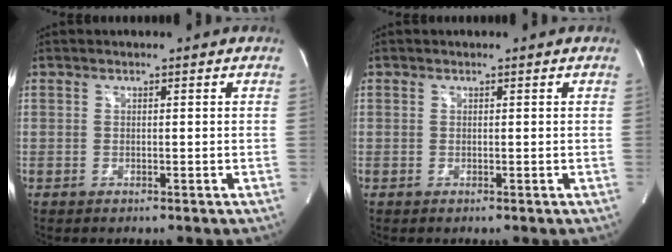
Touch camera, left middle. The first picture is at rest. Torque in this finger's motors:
{"motor_torque": [-0.09, -0.12, -0.08, -0.01]}